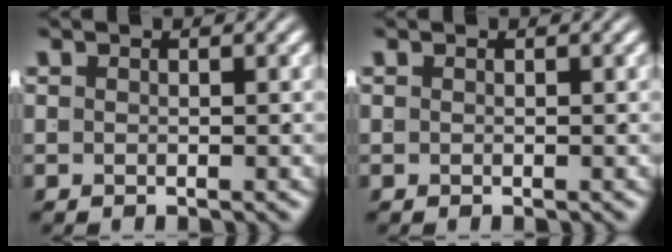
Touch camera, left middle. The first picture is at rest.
{"total": 0.0}